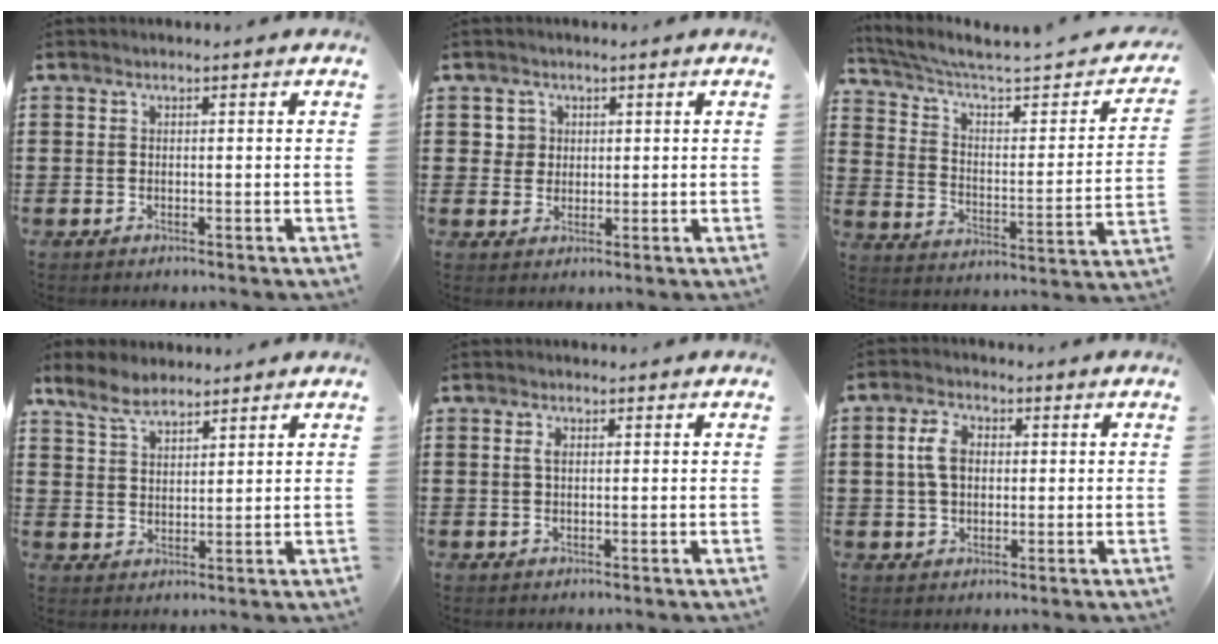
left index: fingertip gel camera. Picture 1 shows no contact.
{"total": 2.7, "force": [0.8, 2.5, 0.5], "torque": [-0.022, 0.009, 0.013]}
{"total": 4.5, "force": [3.1, 1.1, 3.0], "torque": [-0.077, -0.027, 0.044]}
{"total": 5.3, "force": [4.2, 2.4, 2.0], "torque": [-0.055, 0.002, 0.080]}
{"total": 1.6, "force": [0.3, 0.7, 1.5], "torque": [-0.030, 0.004, 0.003]}
{"total": 5.2, "force": [0.7, 3.4, 3.9], "torque": [-0.091, 0.012, 0.009]}